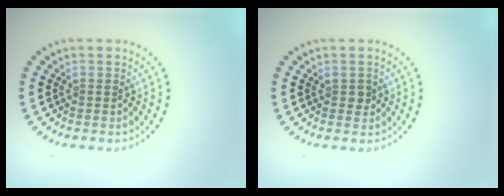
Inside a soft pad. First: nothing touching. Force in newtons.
{"total": 0.9, "press": 0.9, "slide": 0.2}